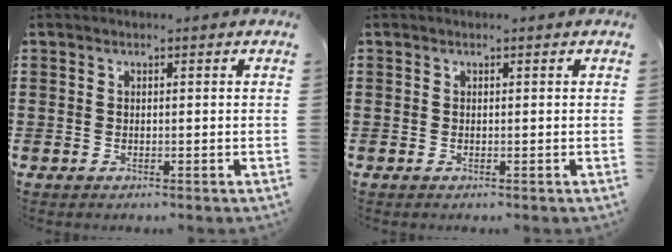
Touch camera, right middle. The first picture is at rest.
{"total": 0.0}